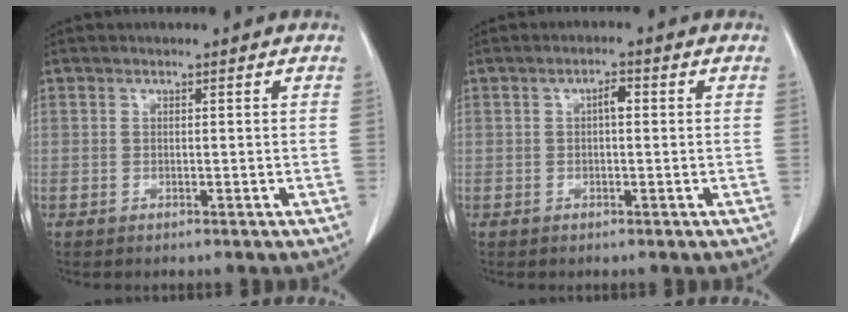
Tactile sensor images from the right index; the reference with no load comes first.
{"total": 1.9, "force": [0.2, 0.6, 1.7], "torque": [-0.028, 0.005, 0.002]}